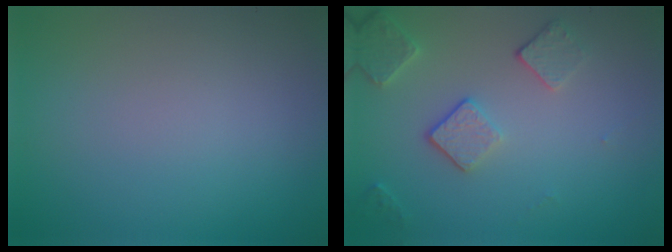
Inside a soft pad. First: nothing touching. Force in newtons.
{"total": 3.6, "press": 2.9, "slide": 2.2}